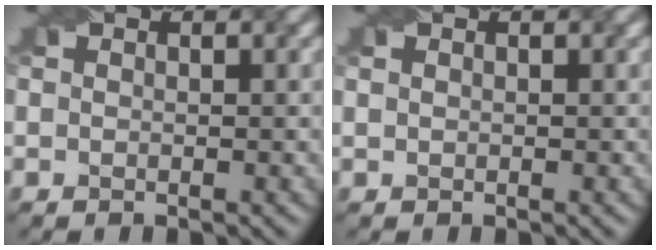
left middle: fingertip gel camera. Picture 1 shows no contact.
{"total": 0.5, "force": [0.4, 0.3, 0.1], "torque": [-0.002, 0.000, 0.006]}